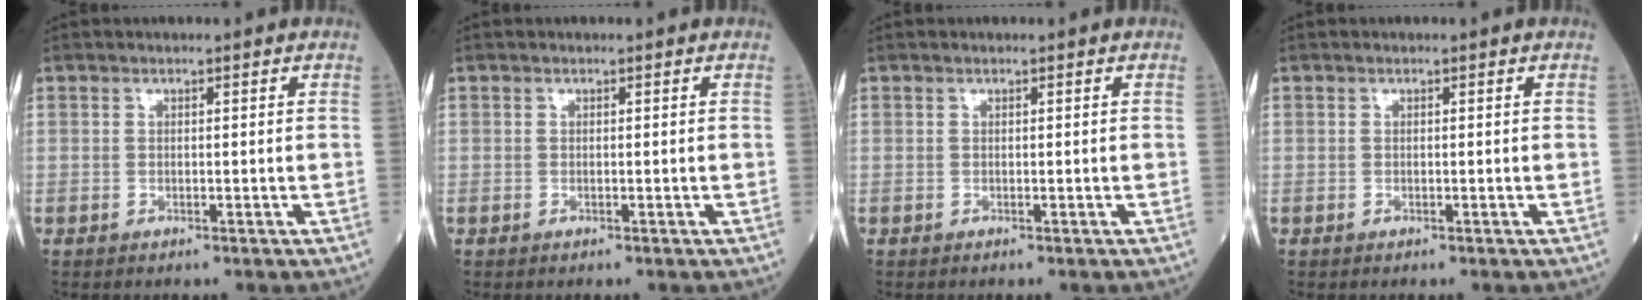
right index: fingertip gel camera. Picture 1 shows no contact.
{"total": 0.0}
{"total": 0.0}
{"total": 0.0}